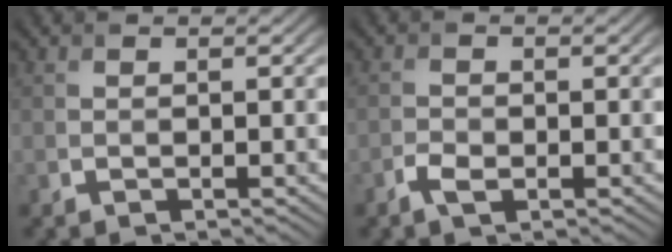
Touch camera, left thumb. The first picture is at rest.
{"total": 2.0, "force": [-1.1, 1.0, 1.4], "torque": [-0.030, -0.002, -0.024]}